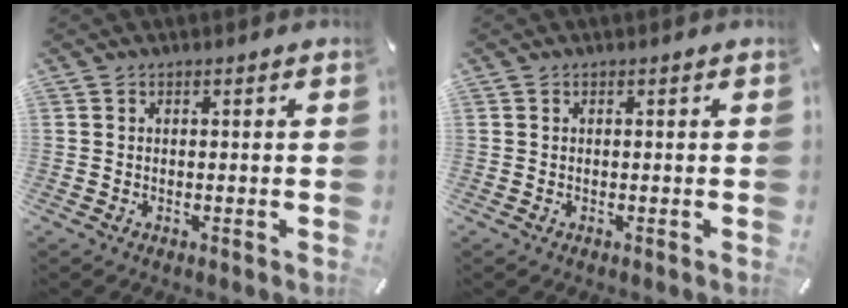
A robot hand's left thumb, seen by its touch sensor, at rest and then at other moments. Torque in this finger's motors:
{"motor_torque": [-0.01, -0.01, 0.00, 0.00, 0.00]}